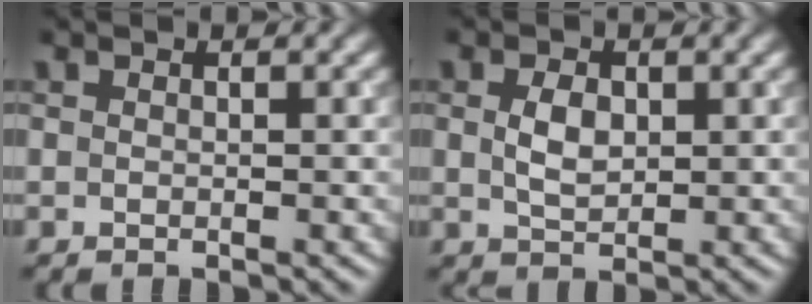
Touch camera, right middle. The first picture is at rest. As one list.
[{"total": 2.6, "force": [0.5, 1.7, 2.0], "torque": [-0.045, 0.000, 0.011]}]